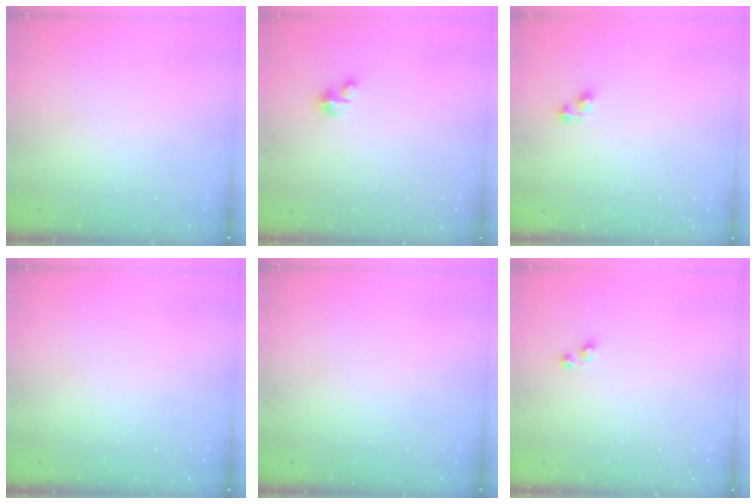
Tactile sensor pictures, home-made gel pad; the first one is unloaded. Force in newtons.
{"total": 1.9, "press": 1.9, "slide": 0.1}
{"total": 3.6, "press": 3.6, "slide": 0.1}
{"total": 0.0}
{"total": 0.0}
{"total": 2.9, "press": 2.7, "slide": 1.1}